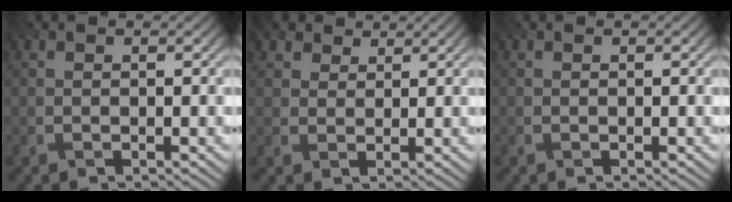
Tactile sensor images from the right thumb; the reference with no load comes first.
{"total": 3.2, "force": [2.3, 2.0, 0.9], "torque": [-0.025, -0.006, 0.049]}
{"total": 0.0}